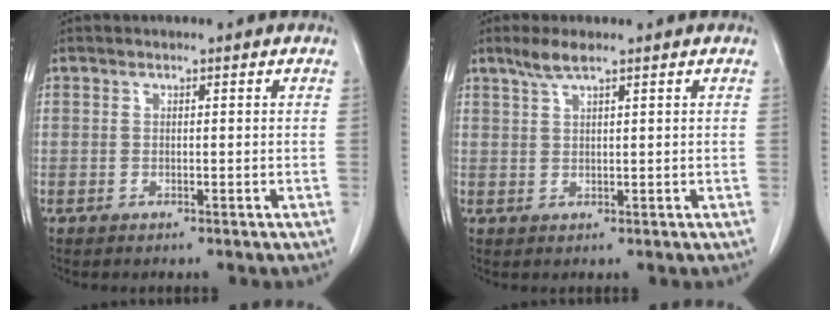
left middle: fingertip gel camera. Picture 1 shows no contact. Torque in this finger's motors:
{"motor_torque": [0.19, -0.15, -0.01, 0.00]}